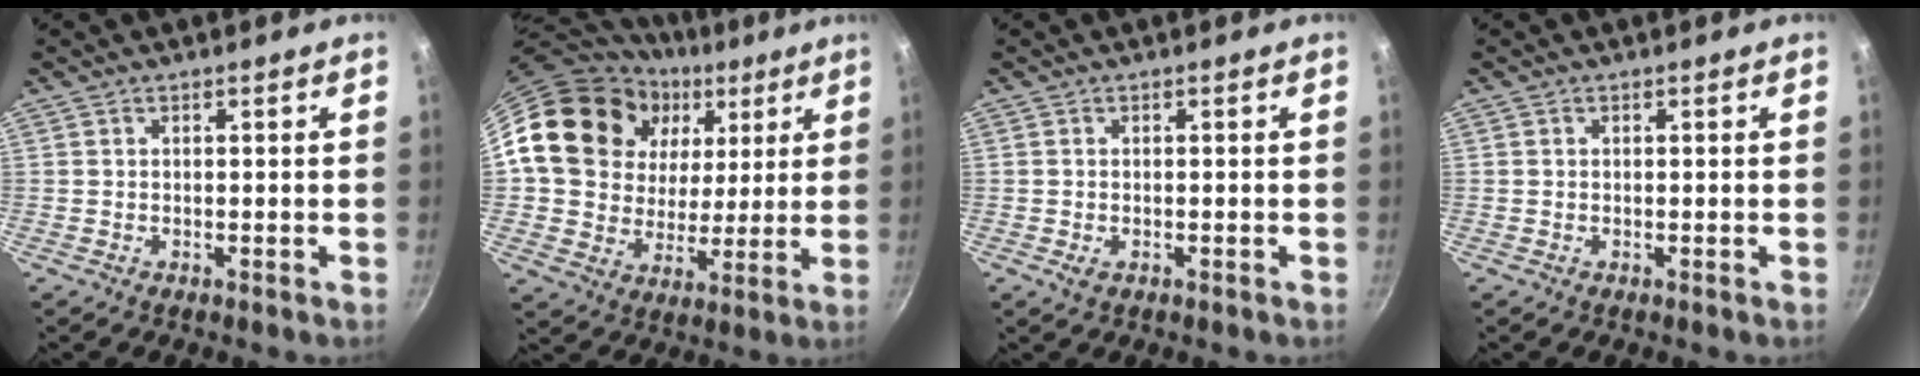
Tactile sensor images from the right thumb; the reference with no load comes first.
{"total": 21.4, "force": [9.0, 16.4, 10.4], "torque": [-0.158, -0.011, 0.158]}
{"total": 1.1, "force": [-0.3, 0.7, 0.8], "torque": [-0.015, -0.002, -0.004]}
{"total": 0.0}